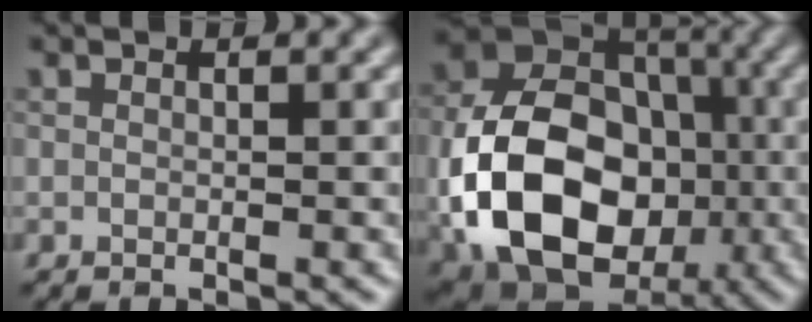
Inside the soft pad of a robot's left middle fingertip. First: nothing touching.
{"total": 14.4, "force": [-3.4, 10.5, 9.3], "torque": [-0.184, -0.018, -0.072]}